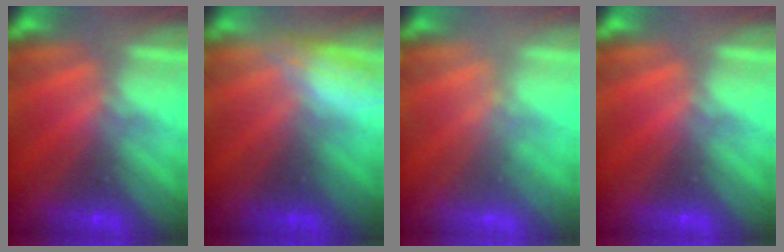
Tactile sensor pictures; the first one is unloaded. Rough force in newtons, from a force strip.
{"total": 2.8}
{"total": 1.7}
{"total": 0.0}